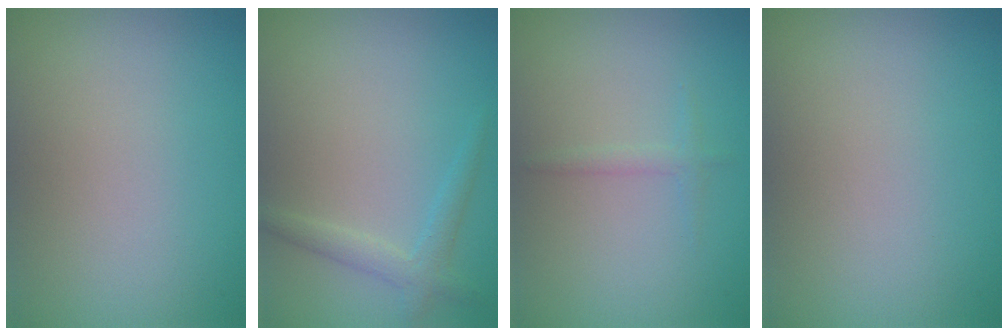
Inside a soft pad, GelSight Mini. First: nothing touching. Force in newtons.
{"total": 1.8, "press": 1.8, "slide": 0.1}
{"total": 0.9, "press": 0.9, "slide": 0.0}
{"total": 0.0}